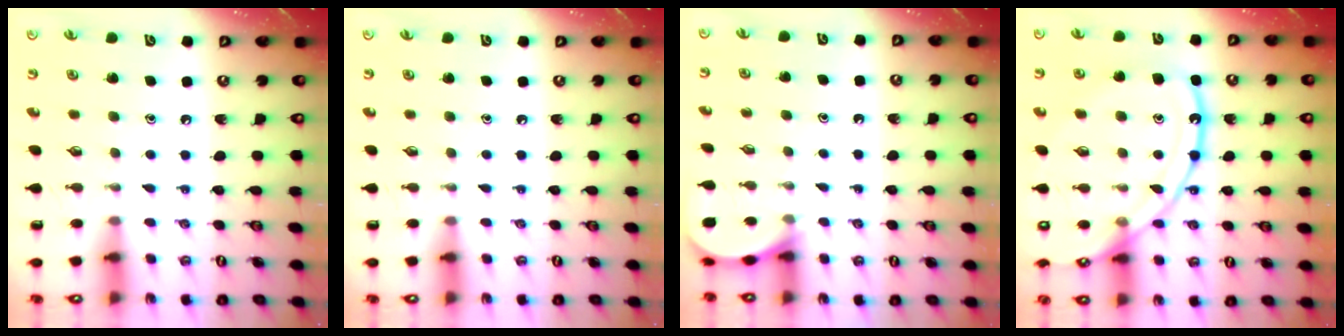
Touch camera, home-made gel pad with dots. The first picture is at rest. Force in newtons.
{"total": 0.0}
{"total": 3.9, "press": 3.9, "slide": 0.5}
{"total": 16.9, "press": 16.8, "slide": 1.6}